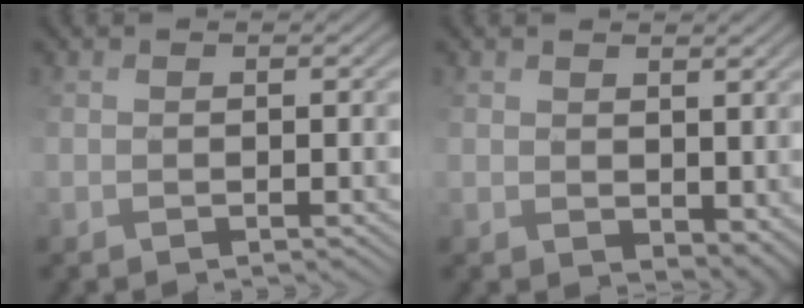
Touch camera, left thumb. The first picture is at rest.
{"total": 5.0, "force": [0.7, 3.9, 3.0], "torque": [-0.083, -0.022, 0.029]}